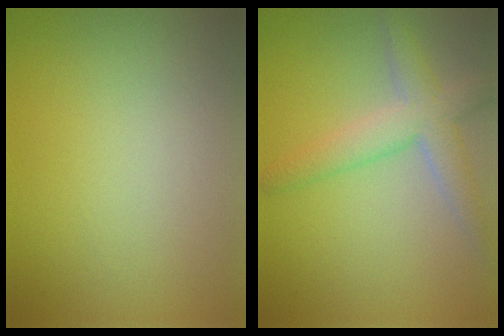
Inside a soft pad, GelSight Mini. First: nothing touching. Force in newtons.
{"total": 4.3, "press": 4.3, "slide": 0.3}